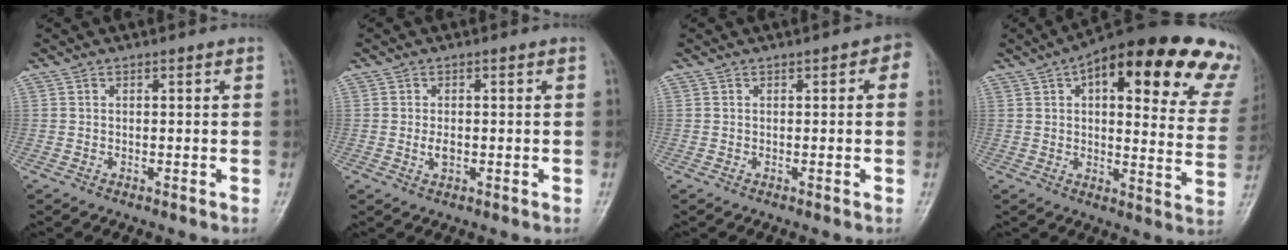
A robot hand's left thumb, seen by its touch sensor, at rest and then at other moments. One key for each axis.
{"total": 2.1, "fx": -0.4, "fy": 1.2, "fz": 1.6, "tx": -0.031, "ty": 0.003, "tz": -0.006}
{"total": 3.0, "fx": 0.7, "fy": 1.4, "fz": 2.5, "tx": -0.016, "ty": 0.005, "tz": -0.001}
{"total": 28.7, "fx": 16.2, "fy": 10.7, "fz": 21.1, "tx": -0.237, "ty": -0.011, "tz": 0.193}